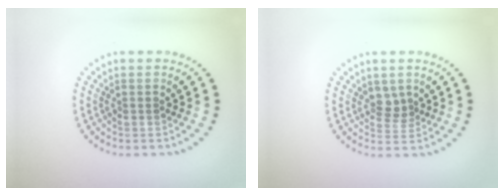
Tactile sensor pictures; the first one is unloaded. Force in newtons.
{"total": 1.7, "press": 1.4, "slide": 1.0}